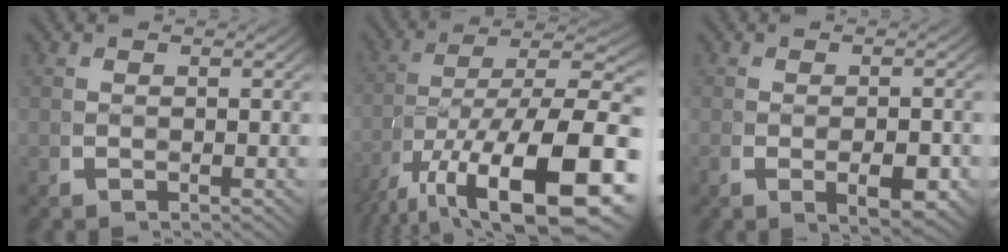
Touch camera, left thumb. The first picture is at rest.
{"total": 14.3, "force": [-2.5, 7.8, 11.7], "torque": [-0.207, -0.062, 0.001]}
{"total": 3.6, "force": [-0.2, 1.9, 3.1], "torque": [-0.056, -0.010, -0.002]}